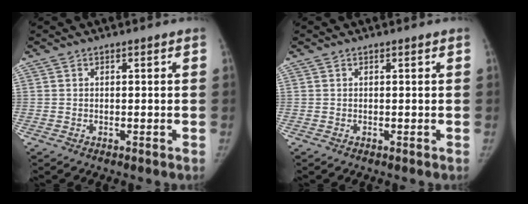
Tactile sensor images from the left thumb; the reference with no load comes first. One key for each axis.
{"total": 0.0}